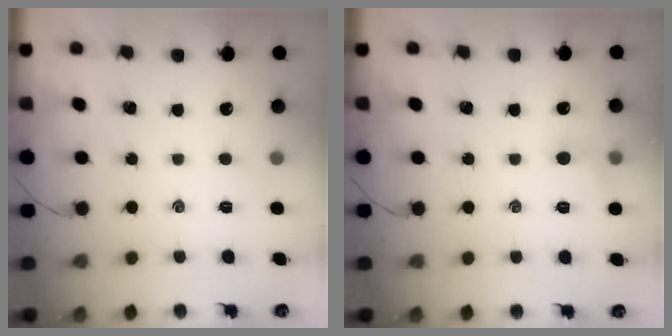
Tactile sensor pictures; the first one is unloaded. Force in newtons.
{"total": 6.0, "press": 5.7, "slide": 1.8}